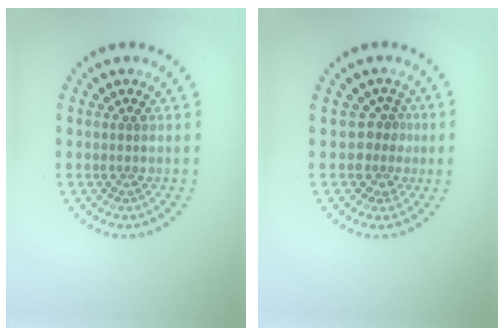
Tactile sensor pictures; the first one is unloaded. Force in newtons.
{"total": 2.0, "press": 1.4, "slide": 1.4}